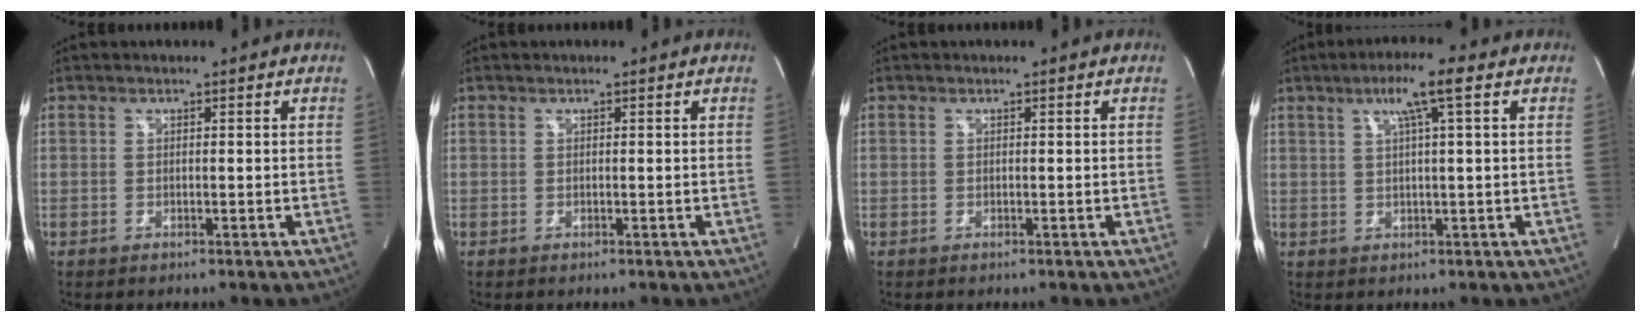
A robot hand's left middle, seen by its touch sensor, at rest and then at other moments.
{"total": 0.0}
{"total": 0.0}
{"total": 5.8, "force": [2.6, -0.4, 5.2], "torque": [-0.094, 0.009, 0.042]}